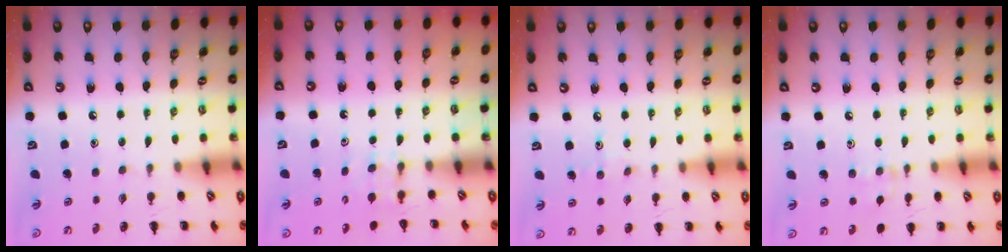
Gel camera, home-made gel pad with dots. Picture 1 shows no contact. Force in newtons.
{"total": 3.7, "press": 3.3, "slide": 1.5}
{"total": 3.5, "press": 3.3, "slide": 1.3}
{"total": 5.2, "press": 4.8, "slide": 1.8}